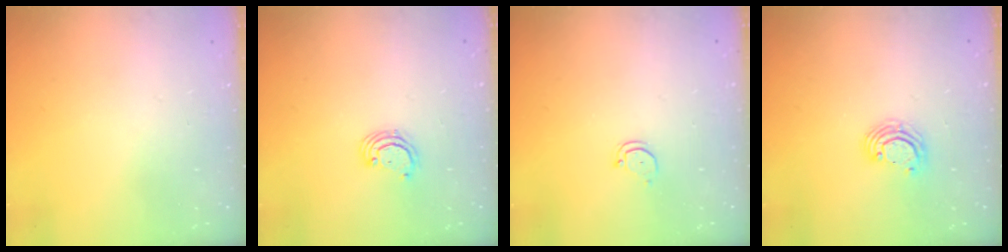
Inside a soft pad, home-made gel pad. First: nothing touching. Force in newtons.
{"total": 3.3, "press": 3.3, "slide": 0.3}
{"total": 2.4, "press": 2.4, "slide": 0.2}
{"total": 3.6, "press": 3.6, "slide": 0.2}